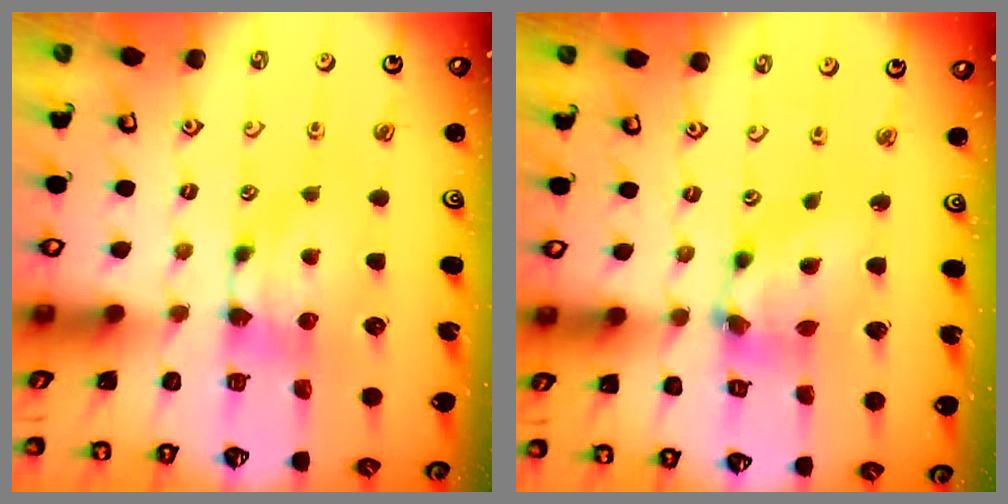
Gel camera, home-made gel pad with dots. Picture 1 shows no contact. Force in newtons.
{"total": 5.0, "press": 4.6, "slide": 1.8}